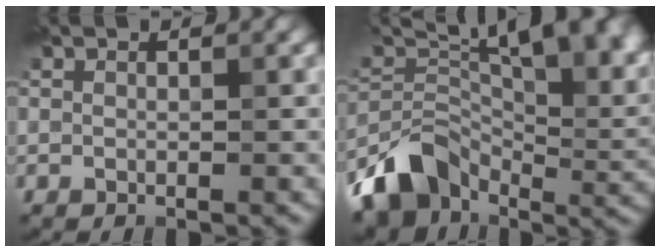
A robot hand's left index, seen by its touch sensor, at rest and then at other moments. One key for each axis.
{"total": 11.8, "fx": -1.0, "fy": 8.3, "fz": 8.4, "tx": -0.140, "ty": -0.011, "tz": -0.023}